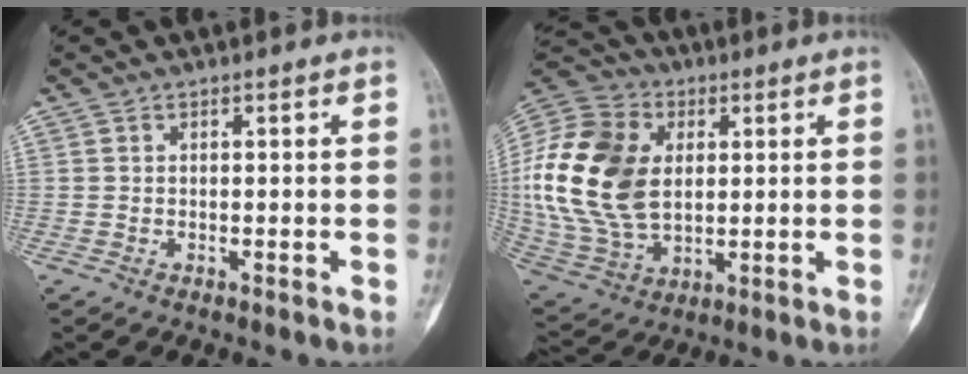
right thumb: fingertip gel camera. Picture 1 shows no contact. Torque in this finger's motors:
{"motor_torque": [1.71, 1.47, 0.68, -0.90, 0.22]}